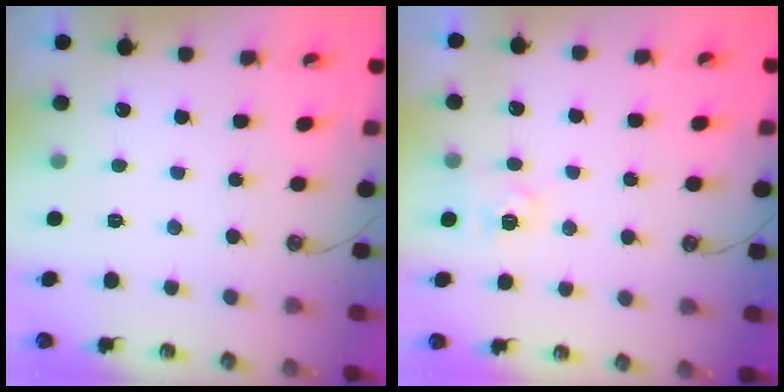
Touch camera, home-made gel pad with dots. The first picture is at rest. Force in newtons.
{"total": 3.5, "press": 3.4, "slide": 0.4}